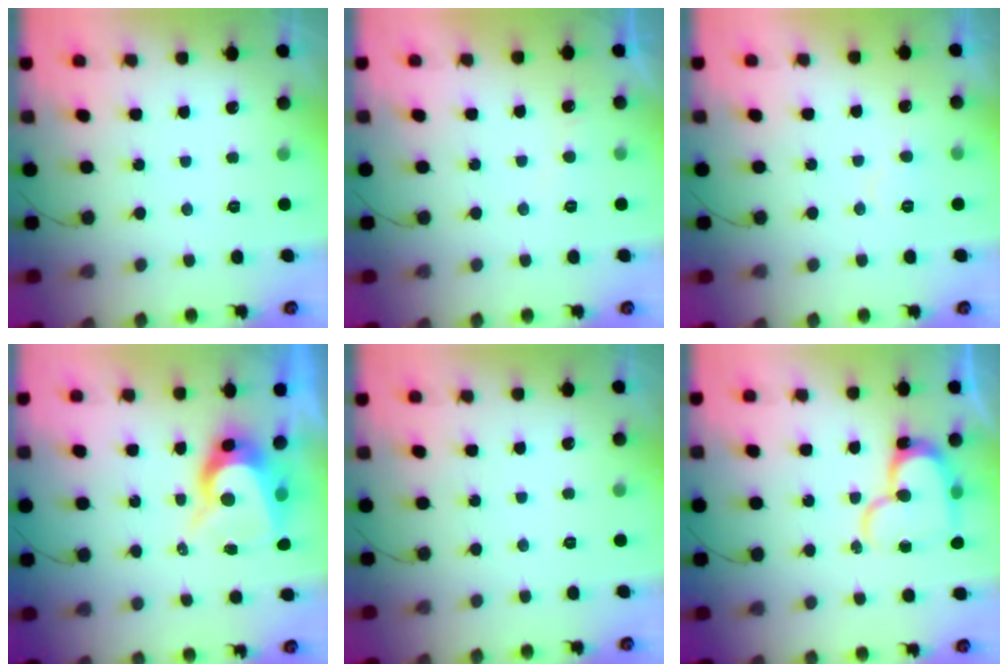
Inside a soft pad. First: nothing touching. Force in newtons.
{"total": 3.7, "press": 3.7, "slide": 0.4}
{"total": 4.8, "press": 4.8, "slide": 0.4}
{"total": 8.7, "press": 8.6, "slide": 0.9}
{"total": 0.0}
{"total": 16.2, "press": 16.1, "slide": 1.4}